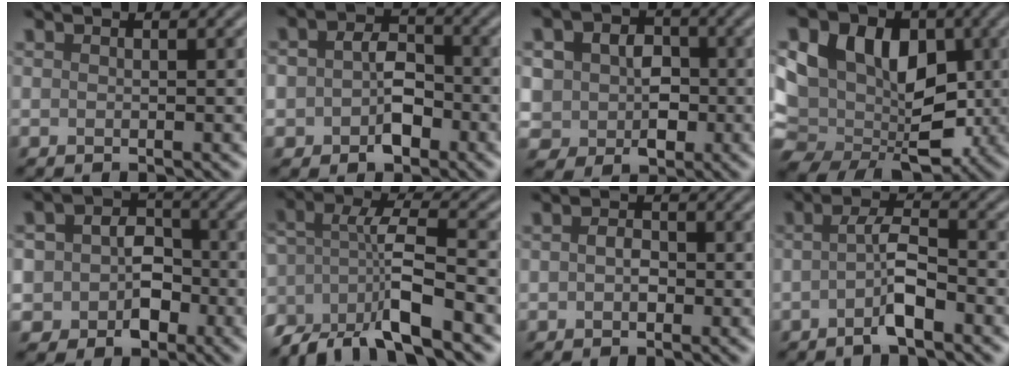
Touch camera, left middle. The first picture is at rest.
{"total": 4.2, "force": [-1.0, 3.0, 2.8], "torque": [-0.045, -0.004, -0.022]}
{"total": 7.3, "force": [0.3, 6.3, 3.8], "torque": [-0.062, 0.014, -0.011]}
{"total": 11.4, "force": [1.1, 8.7, 7.3], "torque": [-0.108, 0.012, 0.008]}
{"total": 6.1, "force": [-1.0, 5.0, 3.3], "torque": [-0.029, -0.005, -0.029]}
{"total": 6.5, "force": [-4.1, 1.6, 4.8], "torque": [-0.079, 0.003, -0.084]}
{"total": 1.4, "force": [-0.2, 1.0, 1.0], "torque": [-0.017, 0.001, -0.007]}
{"total": 3.2, "force": [-1.4, 0.7, 2.8], "torque": [-0.055, 0.009, -0.032]}